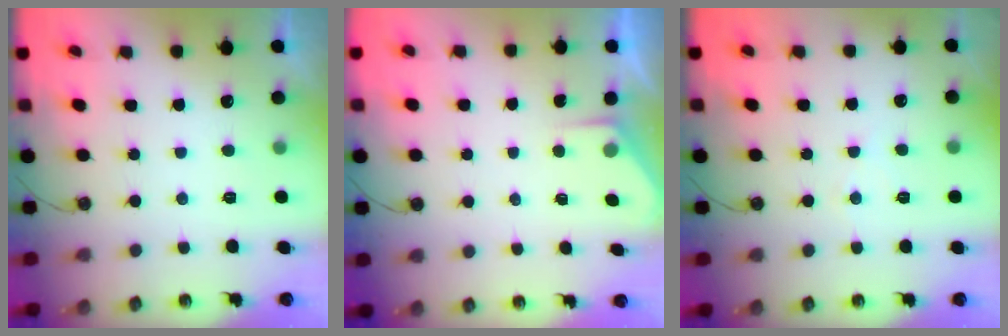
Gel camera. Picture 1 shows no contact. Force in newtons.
{"total": 2.2, "press": 2.2, "slide": 0.3}
{"total": 4.1, "press": 4.0, "slide": 0.6}